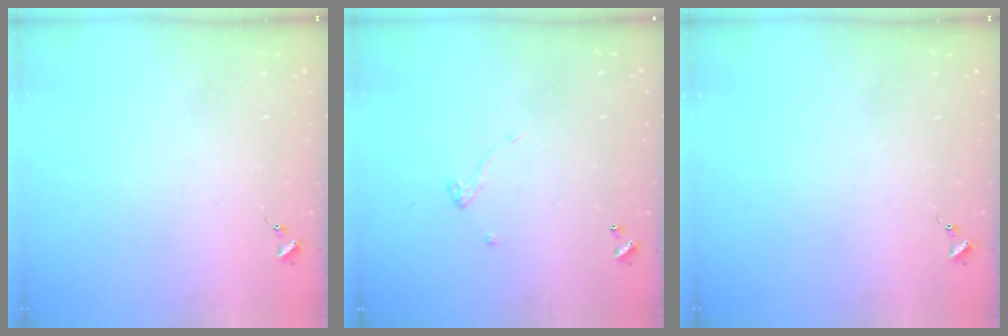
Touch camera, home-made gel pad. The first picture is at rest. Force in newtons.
{"total": 4.9, "press": 4.9, "slide": 0.1}
{"total": 0.0}